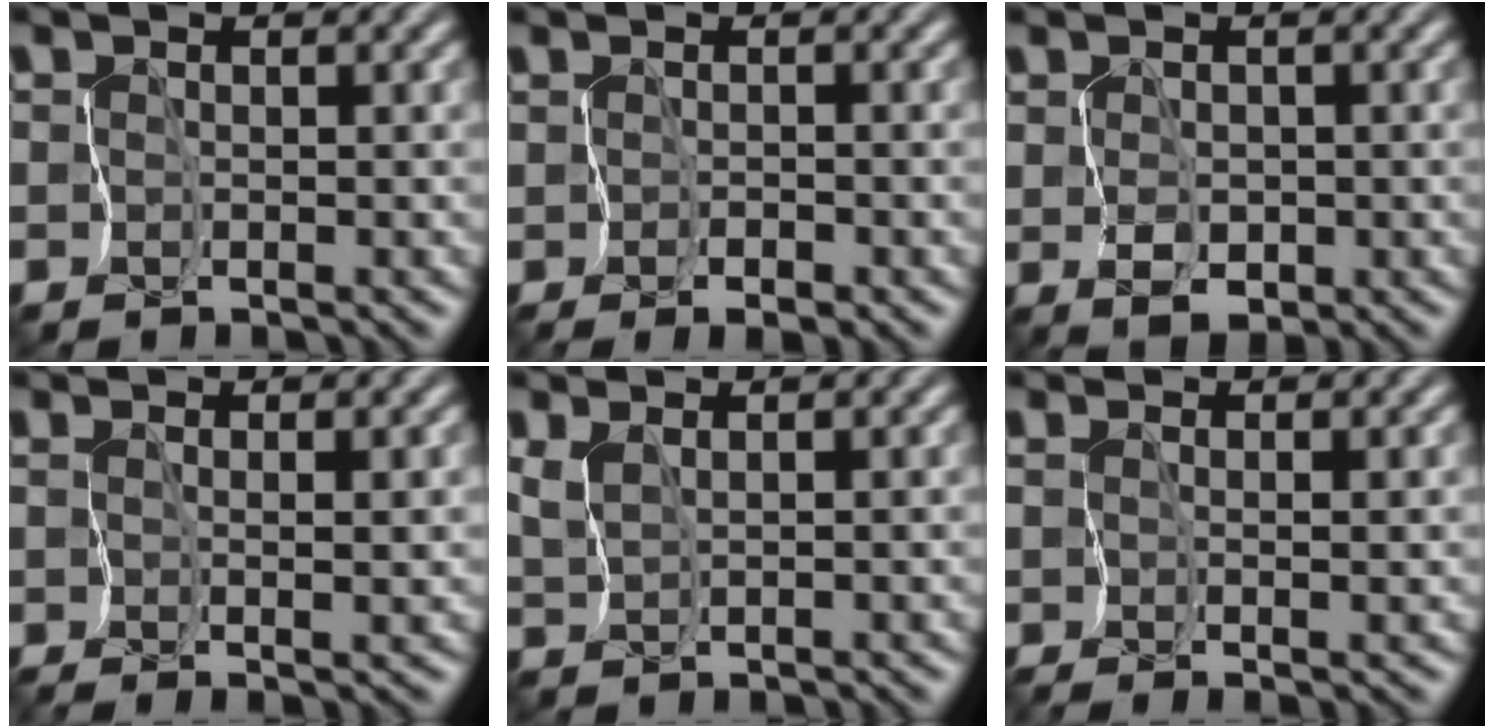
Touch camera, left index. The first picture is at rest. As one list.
[{"total": 0.7, "force": [-0.3, -0.5, 0.2], "torque": [-0.014, -0.002, -0.007]}, {"total": 1.5, "force": [-0.2, 0.6, 1.4], "torque": [-0.031, -0.005, -0.003]}, {"total": 1.3, "force": [0.2, -0.9, 0.9], "torque": [-0.025, -0.005, 0.005]}, {"total": 1.1, "force": [0.9, -0.7, 0.2], "torque": [-0.024, -0.002, 0.021]}, {"total": 1.2, "force": [0.1, -1.1, 0.4], "torque": [-0.017, -0.003, 0.003]}]